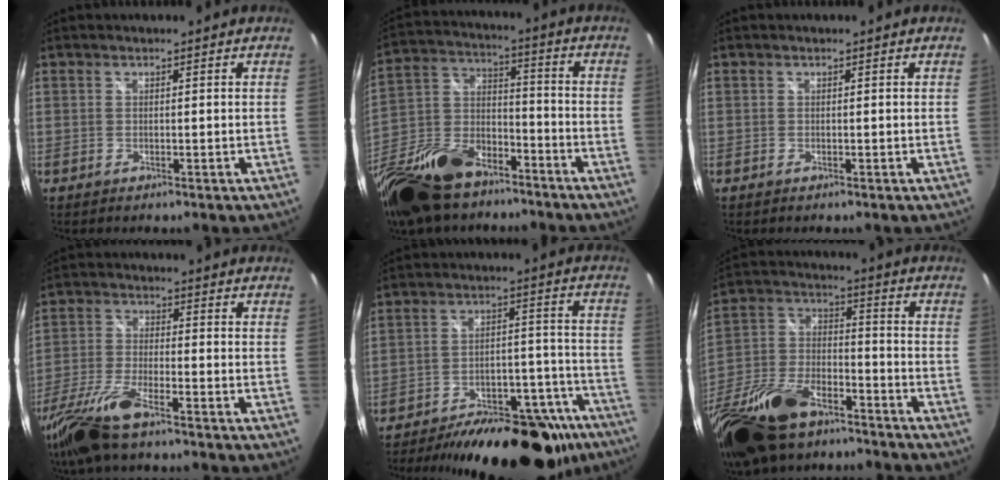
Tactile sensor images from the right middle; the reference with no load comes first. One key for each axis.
{"total": 24.7, "fx": -16.7, "fy": 12.5, "fz": 13.3, "tx": -0.310, "ty": -0.012, "tz": -0.293}
{"total": 0.0}
{"total": 12.8, "fx": -9.3, "fy": 2.6, "fz": 8.3, "tx": -0.190, "ty": -0.033, "tz": -0.185}
{"total": 26.9, "fx": -21.5, "fy": 9.9, "fz": 13.0, "tx": -0.179, "ty": 0.025, "tz": -0.266}
{"total": 24.6, "fx": -17.6, "fy": 10.6, "fz": 13.5, "tx": -0.300, "ty": -0.021, "tz": -0.305}